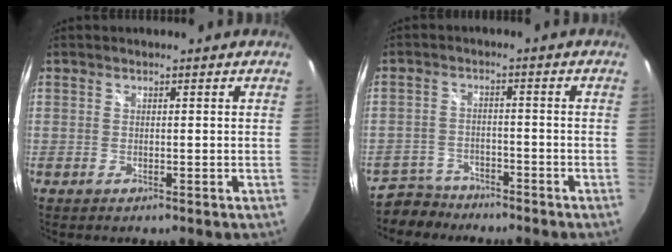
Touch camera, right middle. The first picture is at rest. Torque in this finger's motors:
{"motor_torque": [0.15, -0.28, -0.15, -0.03]}